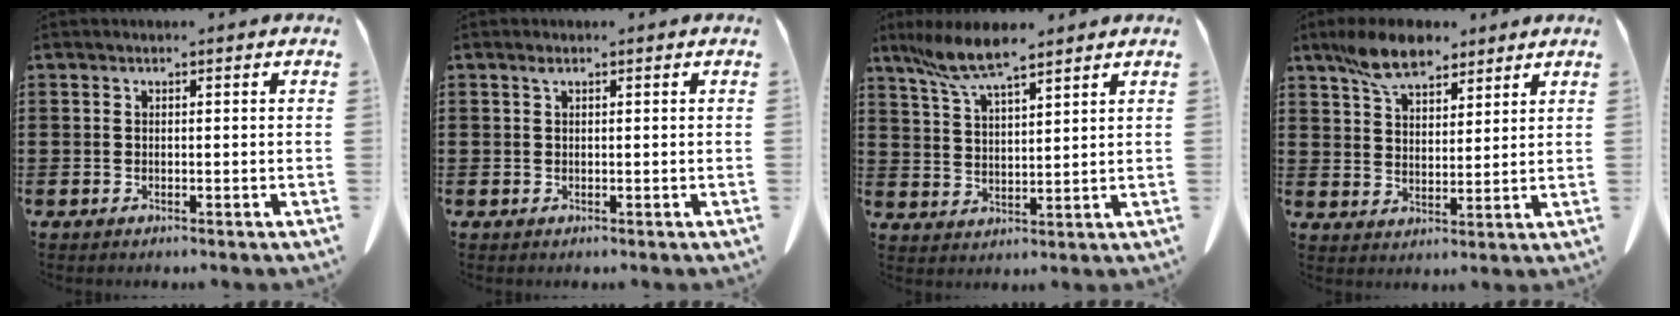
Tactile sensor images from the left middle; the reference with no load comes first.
{"total": 0.6, "force": [0.3, 0.2, 0.4], "torque": [-0.011, 0.000, 0.008]}
{"total": 7.8, "force": [6.0, 1.2, 4.9], "torque": [-0.109, -0.010, 0.111]}
{"total": 8.4, "force": [6.5, 3.3, 4.1], "torque": [-0.093, -0.007, 0.122]}